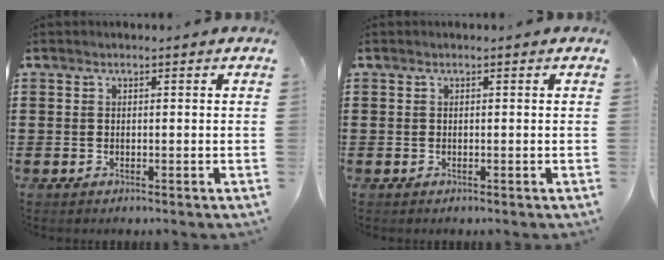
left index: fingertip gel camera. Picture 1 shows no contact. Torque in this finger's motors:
{"motor_torque": [0.01, 0.01, 0.00, 0.01]}